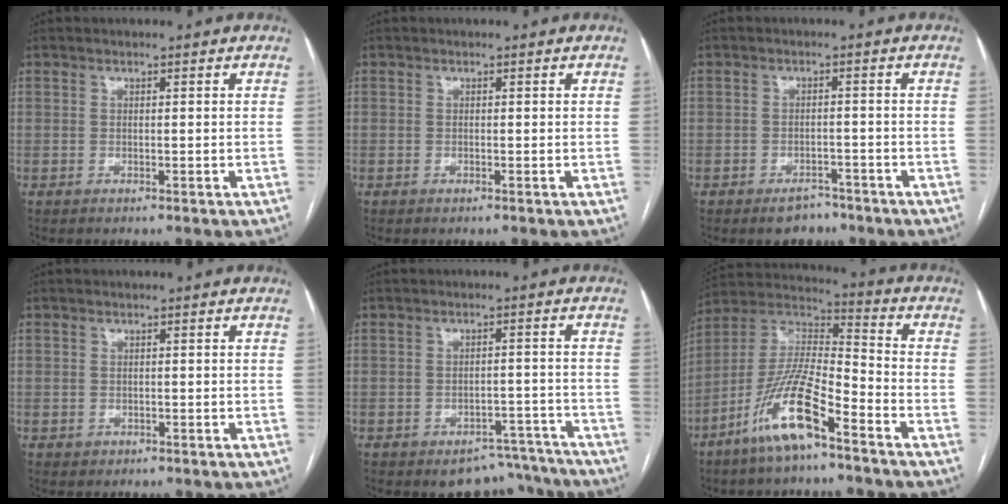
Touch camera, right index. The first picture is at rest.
{"total": 0.0}
{"total": 3.8, "force": [-2.9, 2.0, 1.4], "torque": [-0.018, 0.003, -0.037]}
{"total": 1.1, "force": [-0.3, 1.0, 0.1], "torque": [-0.003, 0.004, 0.000]}
{"total": 7.6, "force": [-6.7, 3.4, 0.8], "torque": [0.021, 0.027, -0.084]}
{"total": 13.9, "force": [-8.1, 2.4, 11.1], "torque": [-0.228, -0.008, -0.153]}